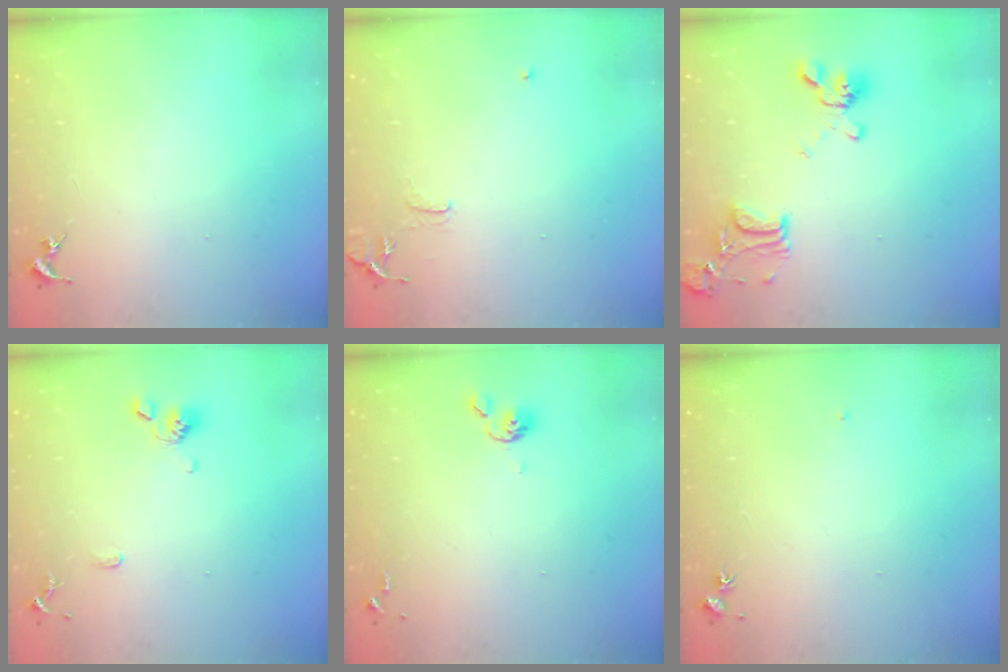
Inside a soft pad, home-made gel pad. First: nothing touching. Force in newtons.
{"total": 8.1, "press": 8.0, "slide": 0.7}
{"total": 15.8, "press": 15.7, "slide": 1.4}
{"total": 9.1, "press": 8.9, "slide": 1.9}
{"total": 4.6, "press": 4.5, "slide": 0.5}
{"total": 4.4, "press": 4.4, "slide": 0.5}